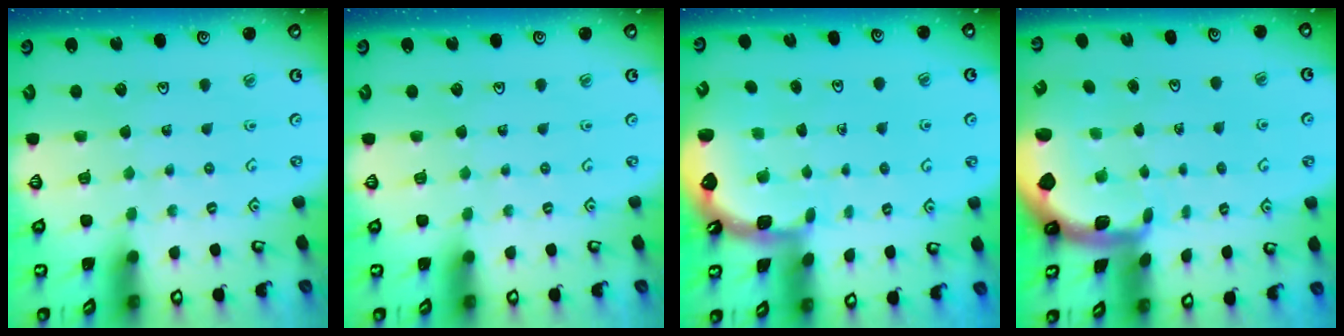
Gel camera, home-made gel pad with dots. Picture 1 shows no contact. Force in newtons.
{"total": 0.0}
{"total": 1.3, "press": 1.3, "slide": 0.1}
{"total": 1.8, "press": 1.7, "slide": 0.4}